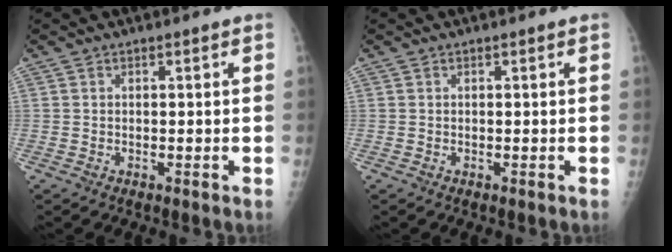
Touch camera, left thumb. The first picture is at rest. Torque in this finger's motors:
{"motor_torque": [0.00, 0.00, 0.00, 0.00, 0.00]}